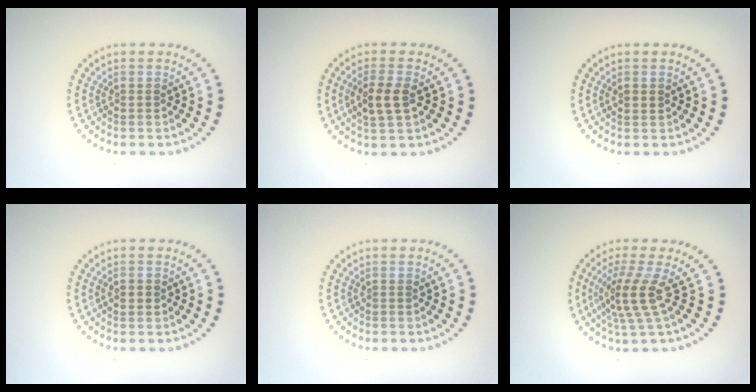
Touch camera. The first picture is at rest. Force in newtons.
{"total": 2.9, "press": 2.8, "slide": 0.9}
{"total": 1.4, "press": 1.4, "slide": 0.1}
{"total": 1.3, "press": 1.3, "slide": 0.2}
{"total": 0.0}
{"total": 3.6, "press": 2.6, "slide": 2.4}